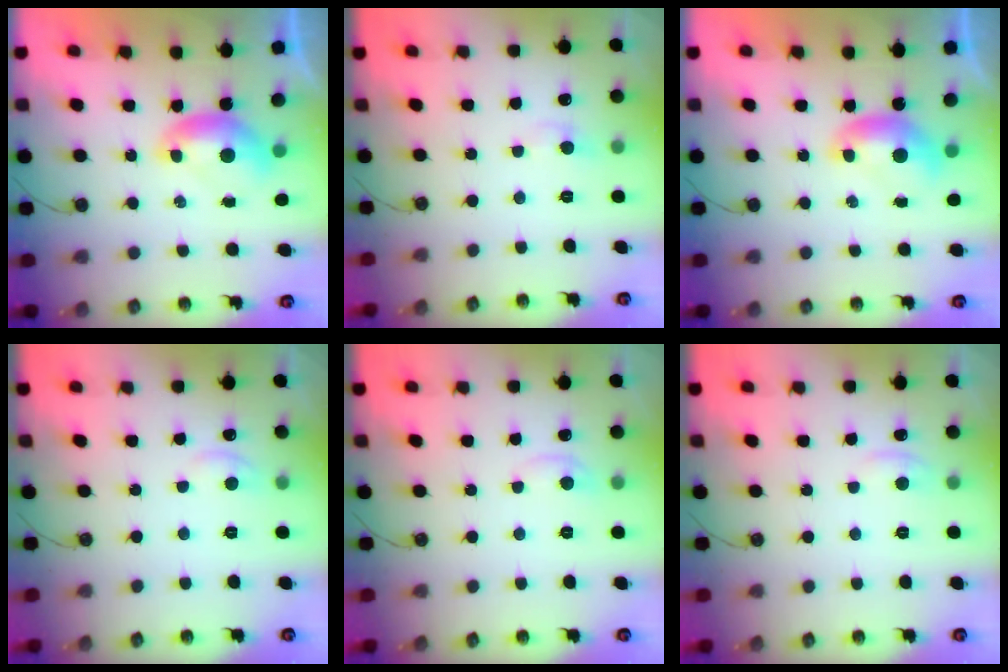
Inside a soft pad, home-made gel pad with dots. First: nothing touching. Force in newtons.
{"total": 1.9, "press": 1.7, "slide": 0.8}
{"total": 0.0}
{"total": 0.8, "press": 0.3, "slide": 0.8}
{"total": 0.8, "press": 0.6, "slide": 0.6}
{"total": 1.2, "press": 1.0, "slide": 0.6}